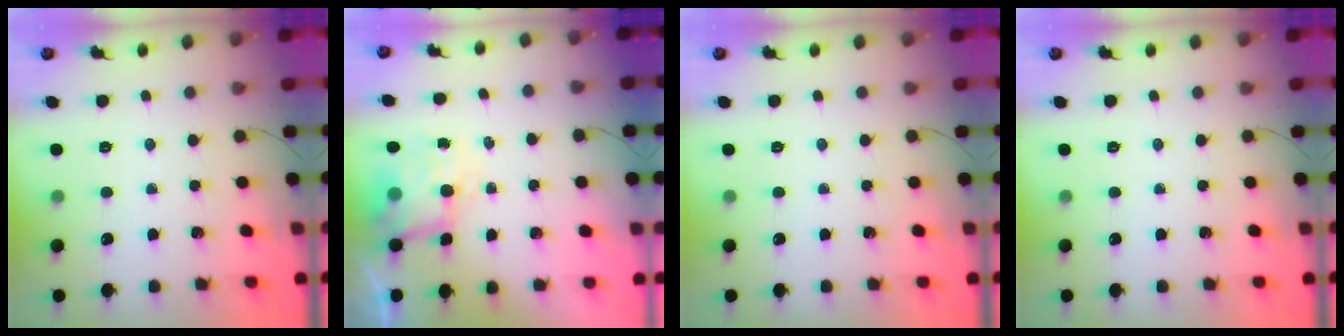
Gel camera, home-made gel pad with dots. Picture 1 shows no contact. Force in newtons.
{"total": 5.4, "press": 5.4, "slide": 0.5}
{"total": 0.0}
{"total": 0.0}